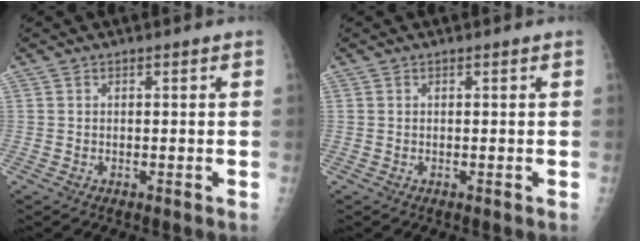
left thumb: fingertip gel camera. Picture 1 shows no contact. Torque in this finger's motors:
{"motor_torque": [0.00, 0.00, 0.00, 0.00, 0.00]}